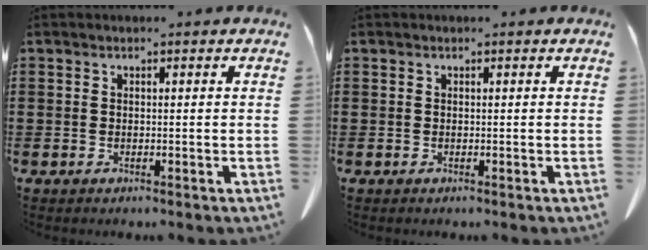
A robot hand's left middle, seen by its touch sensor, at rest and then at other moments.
{"total": 0.0}